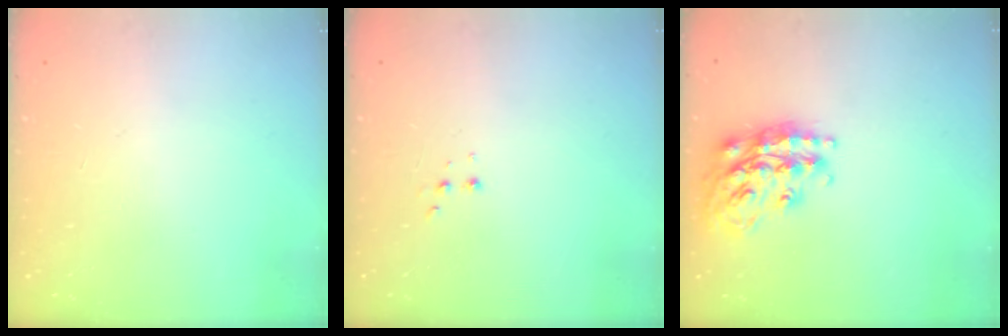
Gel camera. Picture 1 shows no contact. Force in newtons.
{"total": 2.5, "press": 2.4, "slide": 0.8}
{"total": 19.4, "press": 19.4, "slide": 1.4}